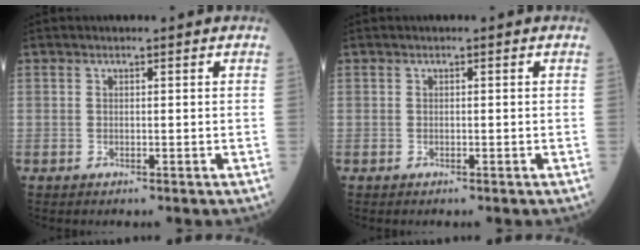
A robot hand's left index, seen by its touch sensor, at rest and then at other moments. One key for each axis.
{"total": 0.0}